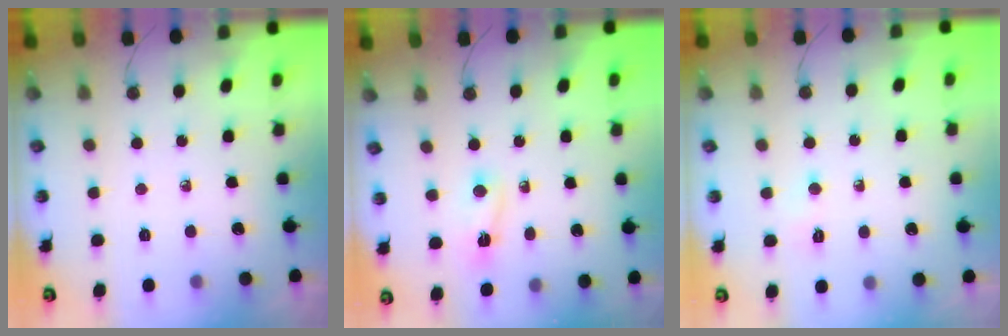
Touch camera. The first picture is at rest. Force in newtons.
{"total": 2.4, "press": 2.4, "slide": 0.6}
{"total": 3.9, "press": 3.9, "slide": 0.6}